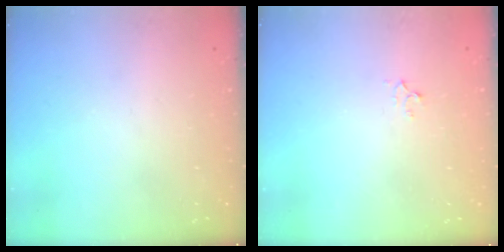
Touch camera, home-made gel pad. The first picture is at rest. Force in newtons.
{"total": 3.0, "press": 3.0, "slide": 0.5}